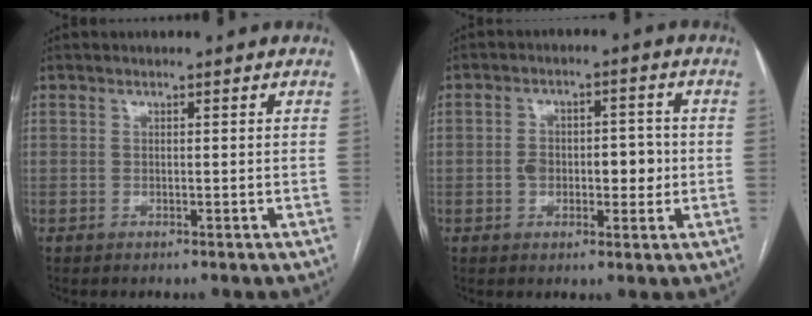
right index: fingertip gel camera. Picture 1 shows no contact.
{"total": 6.7, "force": [-0.5, 3.9, 5.4], "torque": [-0.077, 0.023, -0.003]}